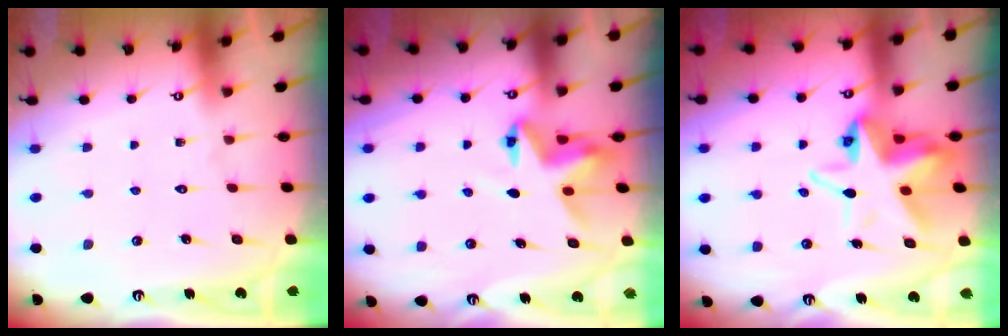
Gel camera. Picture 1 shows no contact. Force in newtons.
{"total": 5.1, "press": 5.1, "slide": 0.4}
{"total": 10.1, "press": 9.9, "slide": 2.0}